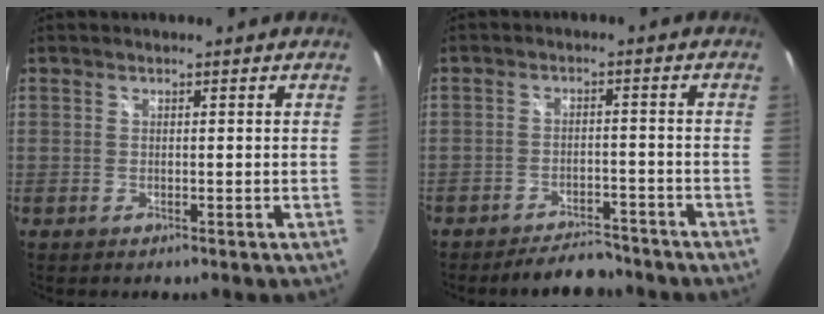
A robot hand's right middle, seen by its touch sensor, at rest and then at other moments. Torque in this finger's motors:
{"motor_torque": [1.08, -1.06, 0.52, 0.21]}